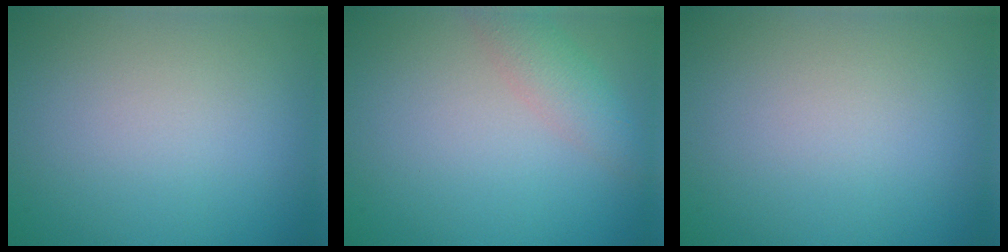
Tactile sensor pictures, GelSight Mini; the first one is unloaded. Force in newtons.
{"total": 2.5, "press": 2.5, "slide": 0.1}
{"total": 0.0}